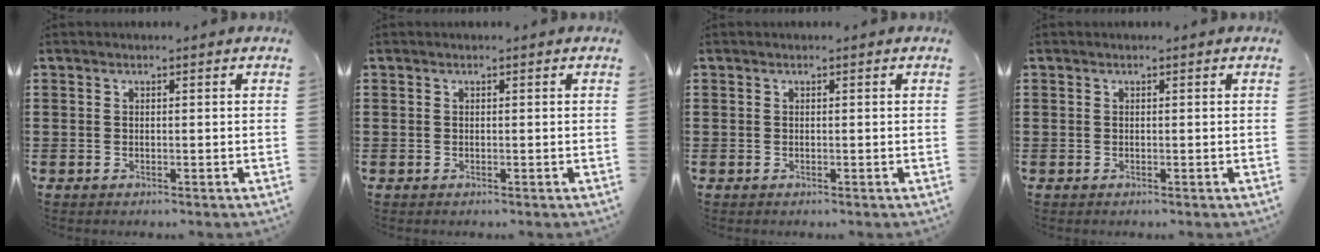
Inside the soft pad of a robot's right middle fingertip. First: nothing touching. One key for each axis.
{"total": 0.0}
{"total": 0.0}
{"total": 0.0}